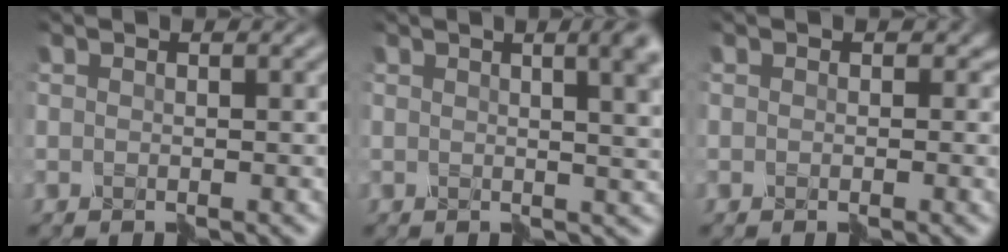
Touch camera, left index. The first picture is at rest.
{"total": 9.1, "force": [3.0, 4.6, 7.2], "torque": [-0.042, 0.040, 0.019]}
{"total": 1.5, "force": [-0.4, 1.5, 0.1], "torque": [0.008, -0.002, -0.007]}